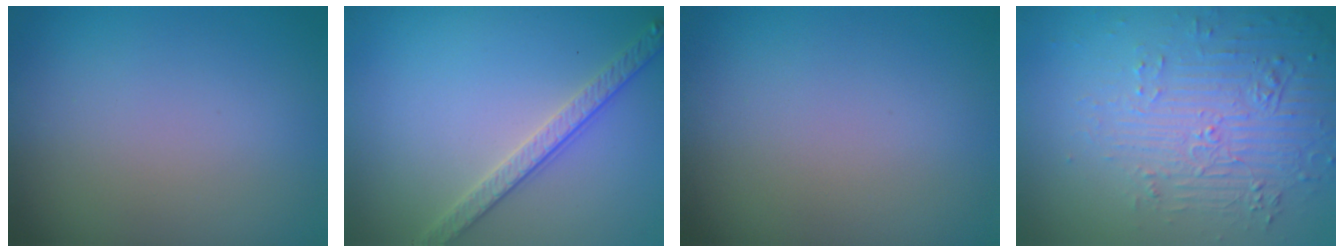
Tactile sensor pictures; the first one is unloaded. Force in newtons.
{"total": 2.8, "press": 2.7, "slide": 0.8}
{"total": 0.0}
{"total": 6.0, "press": 3.6, "slide": 4.8}